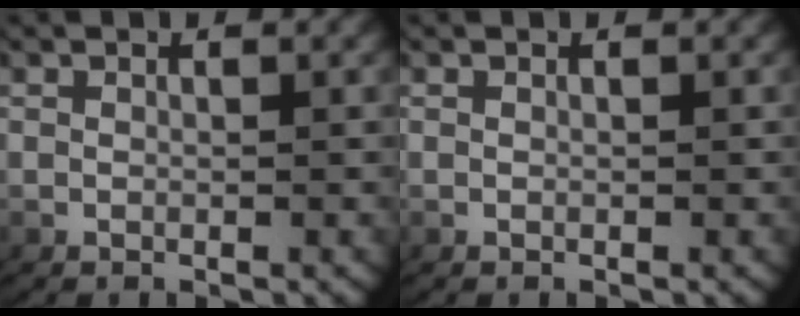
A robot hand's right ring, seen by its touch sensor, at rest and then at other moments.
{"total": 0.0}